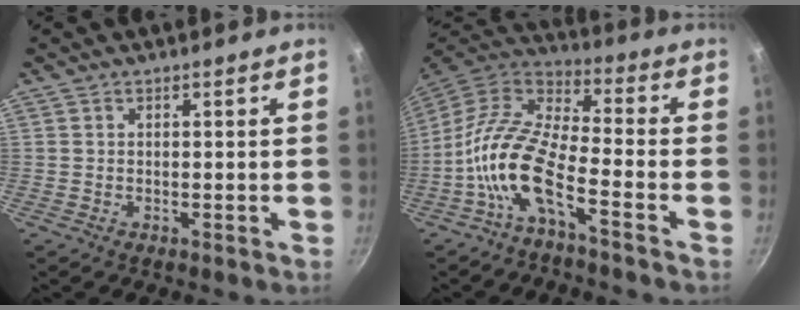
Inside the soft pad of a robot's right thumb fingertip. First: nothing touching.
{"total": 13.3, "force": [-5.6, 4.5, 11.1], "torque": [-0.221, 0.053, -0.123]}